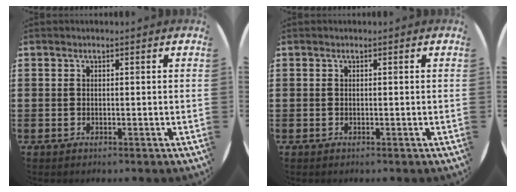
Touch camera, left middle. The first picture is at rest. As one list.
[{"total": 0.0}]